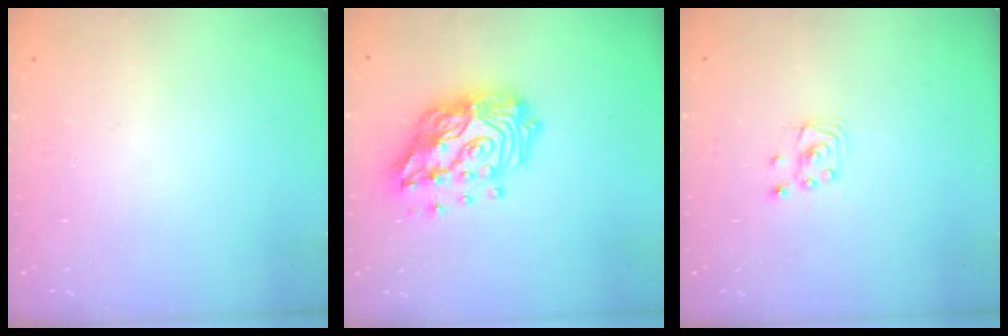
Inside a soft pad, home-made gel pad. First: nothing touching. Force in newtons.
{"total": 18.5, "press": 18.4, "slide": 2.2}
{"total": 2.7, "press": 2.7, "slide": 0.2}